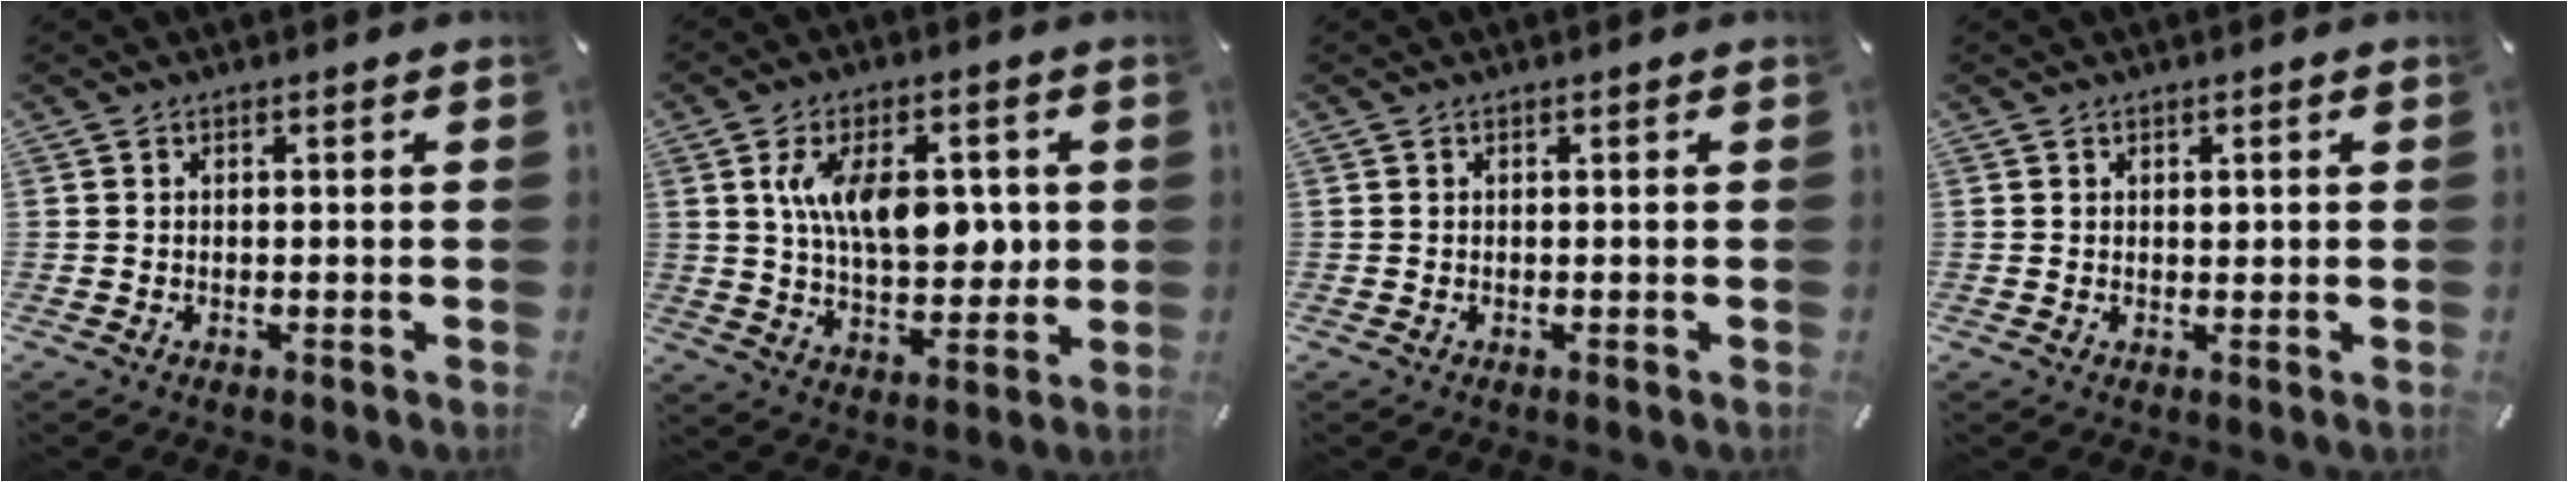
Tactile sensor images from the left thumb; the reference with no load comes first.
{"total": 14.7, "force": [2.9, 8.2, 11.9], "torque": [-0.205, -0.001, 0.047]}
{"total": 0.0}
{"total": 1.0, "force": [0.4, 0.7, 0.6], "torque": [-0.012, 0.002, 0.006]}